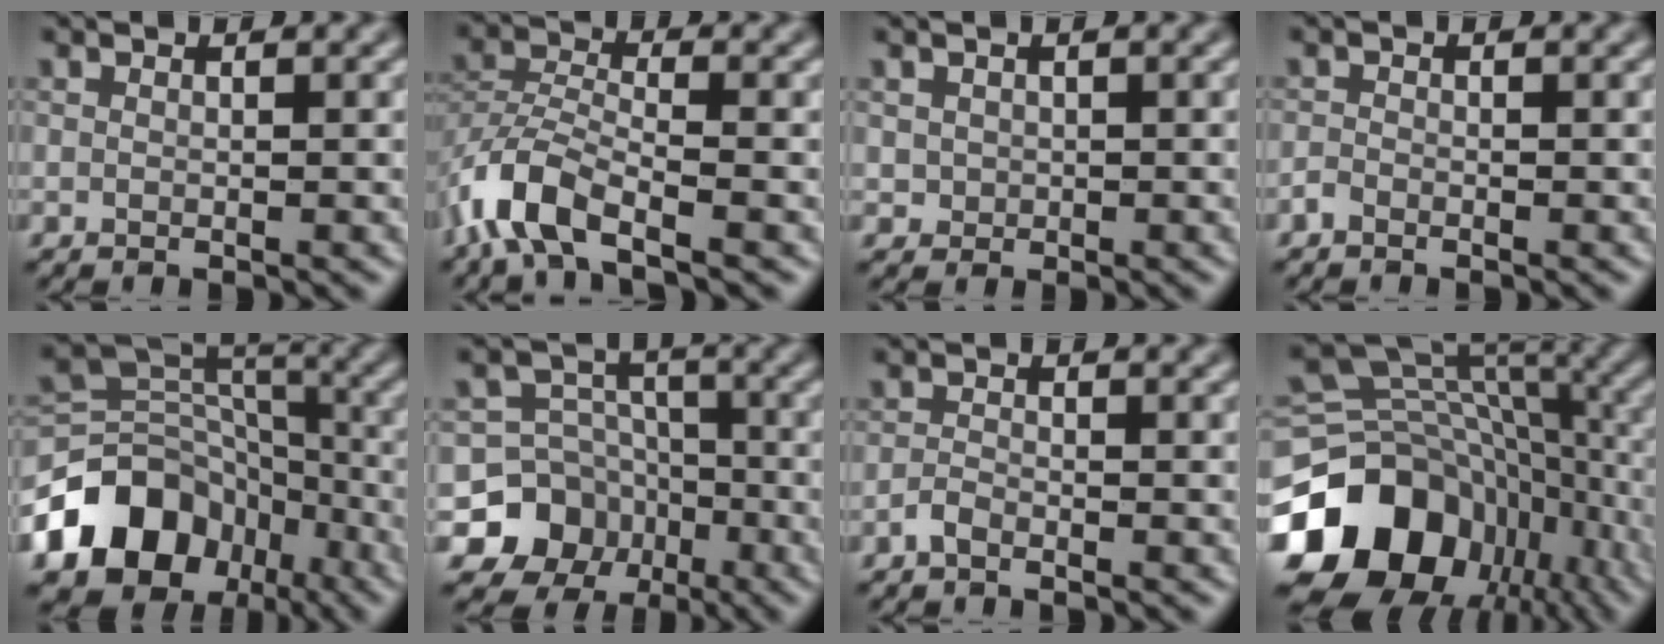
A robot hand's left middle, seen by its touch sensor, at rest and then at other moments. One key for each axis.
{"total": 5.3, "fx": -3.4, "fy": 2.1, "fz": 3.5, "tx": -0.068, "ty": 0.002, "tz": -0.077}
{"total": 1.0, "fx": 0.2, "fy": 1.0, "fz": 0.2, "tx": -0.001, "ty": -0.003, "tz": 0.005}
{"total": 0.7, "fx": -0.6, "fy": 0.2, "fz": 0.3, "tx": -0.005, "ty": 0.001, "tz": -0.015}
{"total": 10.7, "fx": -5.1, "fy": 8.1, "fz": 4.7, "tx": -0.085, "ty": 0.004, "tz": -0.099}
{"total": 10.8, "fx": -5.2, "fy": 9.3, "fz": 1.5, "tx": -0.020, "ty": -0.017, "tz": -0.107}
{"total": 1.0, "fx": -0.8, "fy": 0.3, "fz": 0.6, "tx": -0.013, "ty": 0.002, "tz": -0.018}
{"total": 17.6, "fx": -7.7, "fy": 13.2, "fz": 8.7, "tx": -0.186, "ty": -0.008, "tz": -0.119}